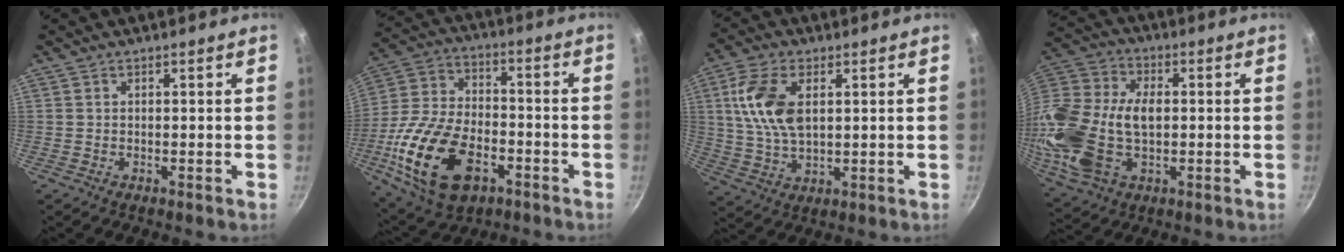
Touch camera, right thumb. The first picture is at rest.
{"total": 21.5, "force": [-7.7, 12.8, 15.4], "torque": [-0.294, 0.028, -0.137]}
{"total": 11.6, "force": [2.8, 6.5, 9.2], "torque": [-0.175, -0.004, 0.055]}
{"total": 21.7, "force": [-1.2, 13.9, 16.7], "torque": [-0.341, 0.022, -0.019]}